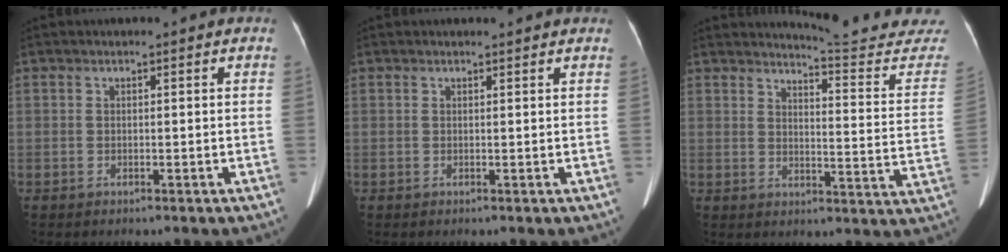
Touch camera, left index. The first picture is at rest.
{"total": 1.7, "force": [1.6, 0.1, 0.3], "torque": [-0.011, 0.004, 0.017]}
{"total": 17.1, "force": [16.9, -0.2, 2.3], "torque": [-0.013, -0.137, 0.179]}